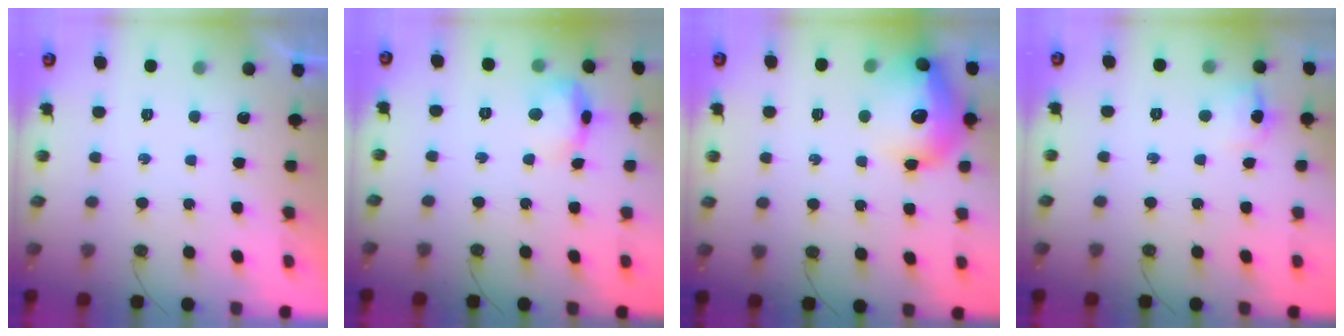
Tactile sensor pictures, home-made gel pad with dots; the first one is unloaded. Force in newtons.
{"total": 13.1, "press": 8.6, "slide": 9.9}
{"total": 20.1, "press": 20.0, "slide": 1.6}
{"total": 6.6, "press": 6.5, "slide": 1.2}